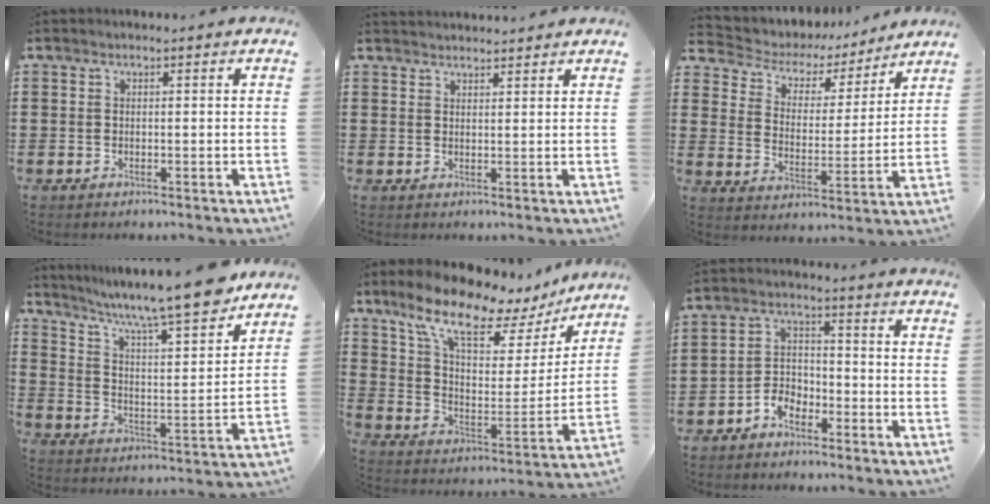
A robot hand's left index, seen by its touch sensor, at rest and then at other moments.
{"total": 1.9, "force": [1.8, 0.2, -0.2], "torque": [-0.001, -0.001, 0.037]}
{"total": 4.7, "force": [4.1, 2.1, 0.9], "torque": [-0.046, -0.033, 0.062]}
{"total": 9.6, "force": [8.2, 0.3, 4.9], "torque": [-0.118, -0.056, 0.134]}
{"total": 12.0, "force": [9.4, 3.3, 6.6], "torque": [-0.145, -0.058, 0.155]}
{"total": 3.8, "force": [-3.2, 1.8, 1.0], "torque": [-0.023, 0.011, -0.064]}